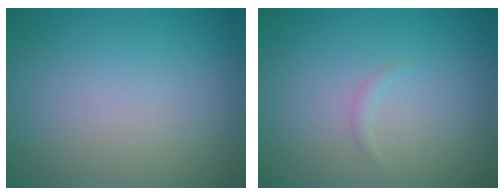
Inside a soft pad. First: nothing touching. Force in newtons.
{"total": 0.6, "press": 0.6, "slide": 0.1}